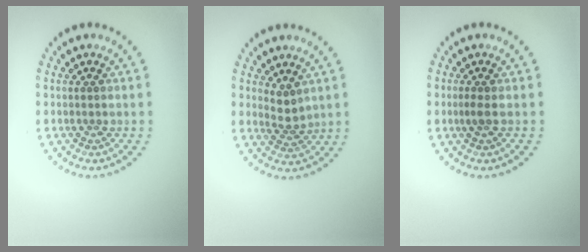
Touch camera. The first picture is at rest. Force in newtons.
{"total": 1.8, "press": 1.4, "slide": 1.2}
{"total": 0.9, "press": 0.7, "slide": 0.6}